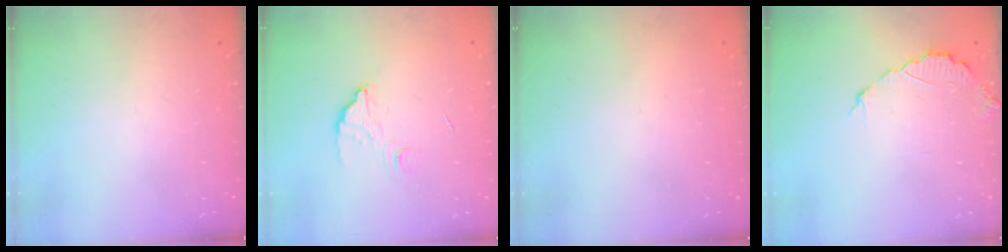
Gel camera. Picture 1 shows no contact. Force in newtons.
{"total": 3.4, "press": 3.4, "slide": 0.2}
{"total": 2.1, "press": 2.1, "slide": 0.1}
{"total": 5.0, "press": 5.0, "slide": 0.5}